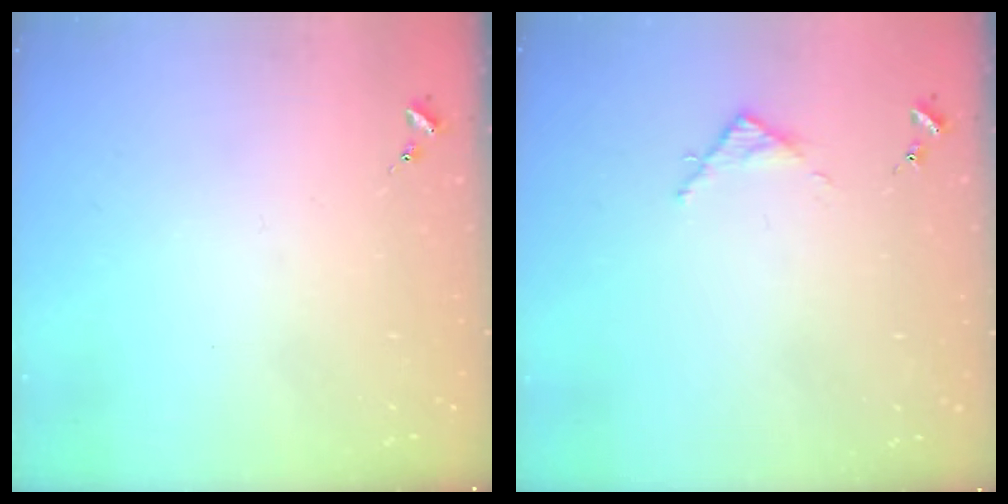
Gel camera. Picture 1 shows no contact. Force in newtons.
{"total": 2.8, "press": 2.8, "slide": 0.4}